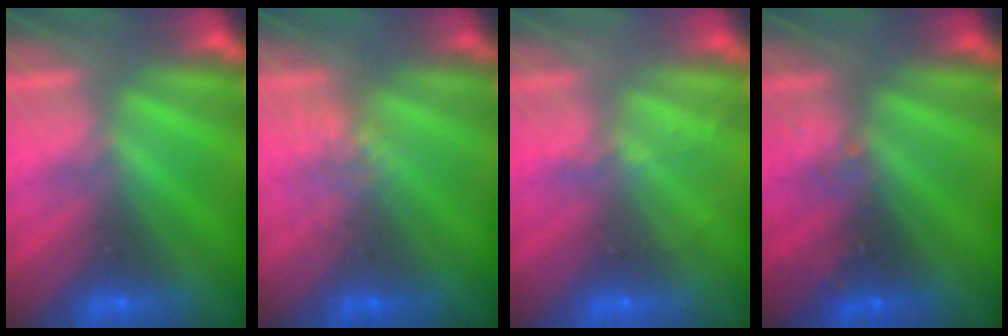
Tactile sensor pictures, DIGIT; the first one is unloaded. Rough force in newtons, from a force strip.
{"total": 2.2}
{"total": 1.9}
{"total": 2.9}